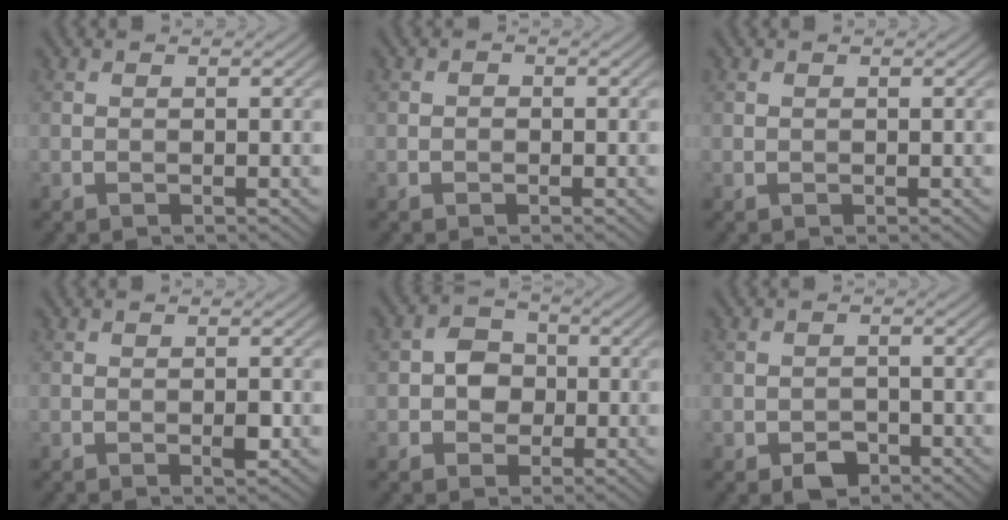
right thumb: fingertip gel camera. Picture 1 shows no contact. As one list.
[{"total": 0.6, "force": [-0.3, 0.5, 0.2], "torque": [-0.001, 0.000, -0.009]}, {"total": 0.0}, {"total": 1.2, "force": [-0.4, 0.4, 1.1], "torque": [-0.017, 0.001, -0.007]}, {"total": 3.9, "force": [-0.5, 3.3, 1.9], "torque": [-0.025, 0.005, -0.020]}, {"total": 2.8, "force": [-1.8, 1.7, 1.3], "torque": [-0.020, -0.002, -0.033]}]